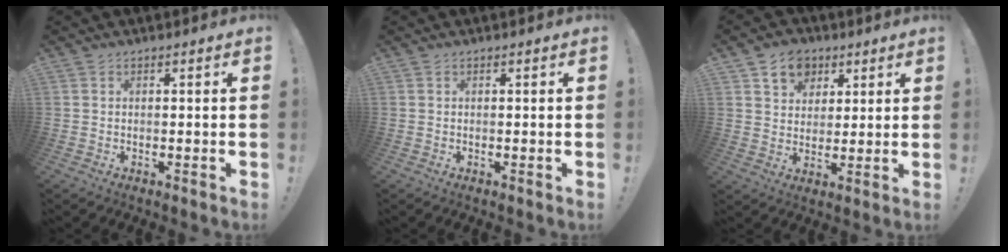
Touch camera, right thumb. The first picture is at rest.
{"total": 0.0}
{"total": 9.1, "force": [4.7, 7.3, 2.8], "torque": [-0.039, -0.023, 0.092]}